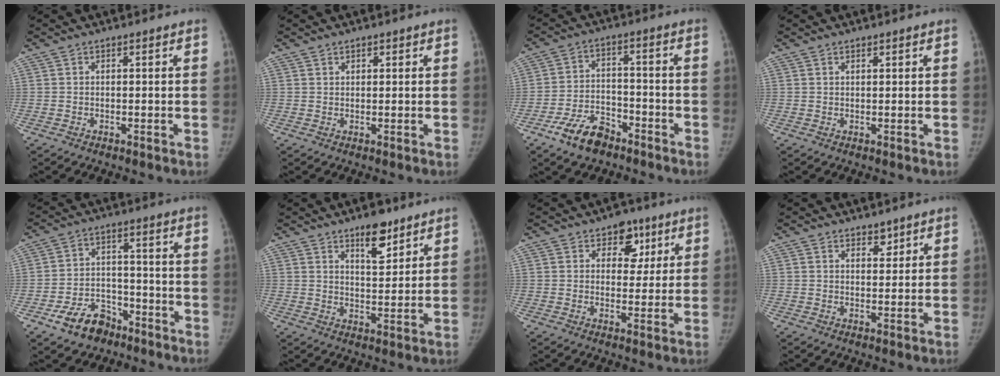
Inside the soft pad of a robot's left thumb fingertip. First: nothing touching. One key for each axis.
{"total": 1.0, "fx": 0.7, "fy": 0.7, "fz": 0.4, "tx": 0.004, "ty": -0.003, "tz": 0.009}
{"total": 8.9, "fx": -6.1, "fy": 4.9, "fz": 4.3, "tx": -0.068, "ty": 0.035, "tz": -0.110}
{"total": 0.6, "fx": 0.5, "fy": 0.2, "fz": 0.3, "tx": -0.005, "ty": -0.002, "tz": 0.008}
{"total": 9.1, "fx": -6.0, "fy": 5.9, "fz": 3.7, "tx": -0.040, "ty": 0.045, "tz": -0.099}
{"total": 7.6, "fx": 5.1, "fy": 3.0, "fz": 4.8, "tx": -0.050, "ty": -0.034, "tz": 0.079}
{"total": 6.6, "fx": 3.2, "fy": 4.8, "fz": 3.3, "tx": -0.002, "ty": -0.009, "tz": 0.040}
{"total": 2.5, "fx": 1.8, "fy": 1.4, "fz": 1.0, "tx": 0.001, "ty": -0.012, "tz": 0.030}